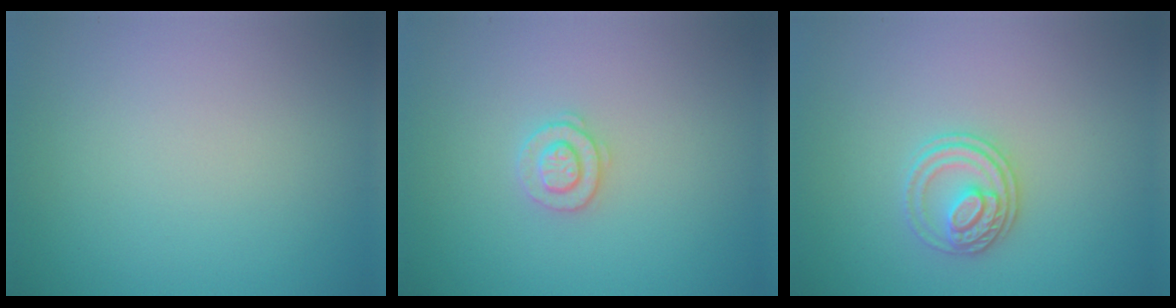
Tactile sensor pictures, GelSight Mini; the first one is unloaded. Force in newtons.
{"total": 2.0, "press": 1.9, "slide": 0.4}
{"total": 2.7, "press": 2.6, "slide": 0.7}